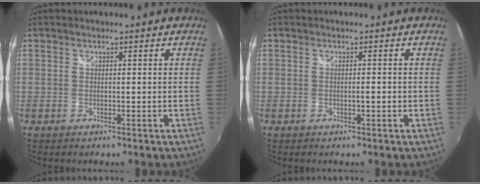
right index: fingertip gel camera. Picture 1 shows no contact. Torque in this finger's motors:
{"motor_torque": [1.07, 1.07, 0.01, 0.00]}